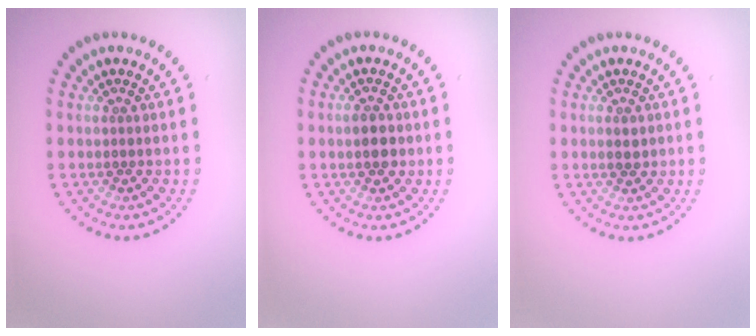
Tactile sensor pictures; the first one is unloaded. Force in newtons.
{"total": 2.2, "press": 2.2, "slide": 0.1}
{"total": 1.3, "press": 1.3, "slide": 0.1}